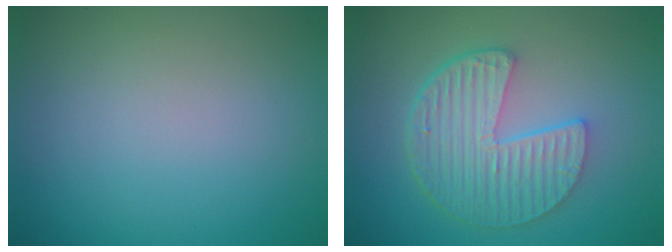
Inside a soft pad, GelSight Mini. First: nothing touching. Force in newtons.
{"total": 6.1, "press": 4.4, "slide": 4.2}